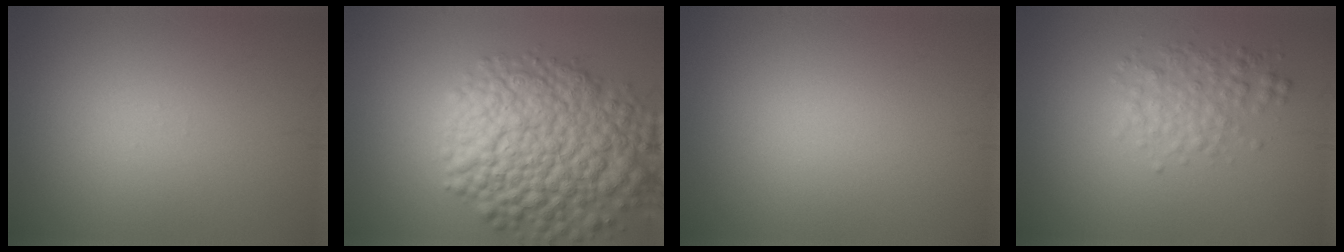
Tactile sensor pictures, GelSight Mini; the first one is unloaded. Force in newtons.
{"total": 11.4, "press": 11.4, "slide": 0.5}
{"total": 0.0}
{"total": 2.9, "press": 2.9, "slide": 0.0}